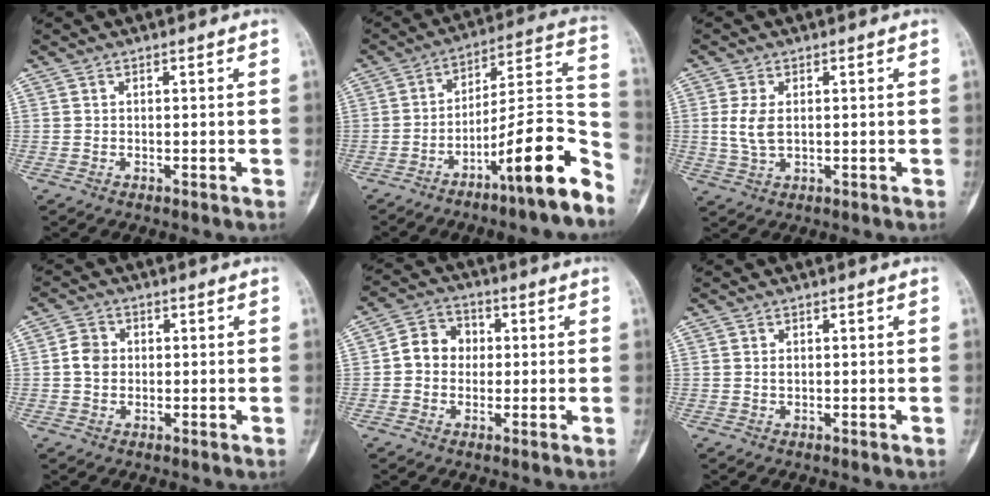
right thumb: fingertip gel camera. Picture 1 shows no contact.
{"total": 16.3, "force": [-10.0, 2.1, 12.6], "torque": [-0.178, 0.091, -0.161]}
{"total": 4.7, "force": [0.5, 2.6, 3.8], "torque": [-0.088, -0.002, 0.013]}
{"total": 3.8, "force": [0.0, 3.3, 2.0], "torque": [-0.025, 0.006, -0.006]}
{"total": 6.7, "force": [0.1, 5.8, 3.3], "torque": [-0.032, 0.019, -0.012]}
{"total": 0.8, "force": [0.1, 0.5, 0.6], "torque": [-0.010, 0.001, 0.003]}